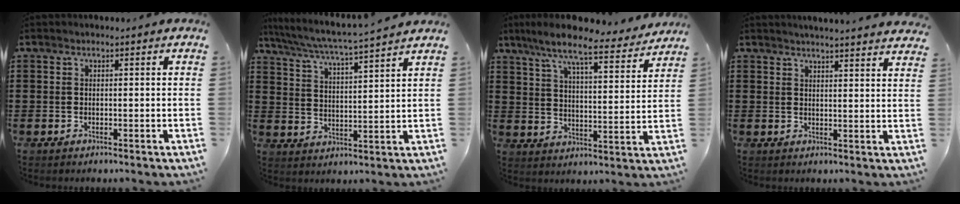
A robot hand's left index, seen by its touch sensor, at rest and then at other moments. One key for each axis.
{"total": 5.0, "fx": 4.6, "fy": -0.5, "fz": 1.8, "tx": -0.057, "ty": -0.035, "tz": 0.073}
{"total": 8.7, "fx": 7.6, "fy": 0.4, "fz": 4.3, "tx": -0.105, "ty": -0.045, "tz": 0.125}
{"total": 3.0, "fx": 3.0, "fy": -0.4, "fz": 0.1, "tx": -0.010, "ty": -0.014, "tz": 0.055}